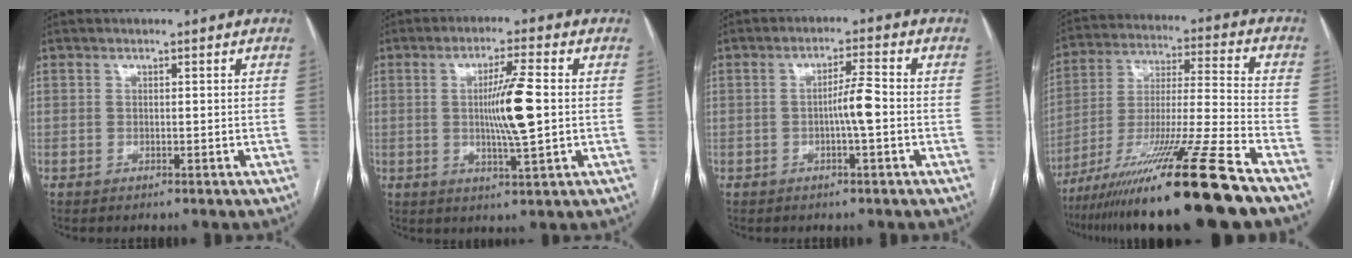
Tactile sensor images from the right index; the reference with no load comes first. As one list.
[{"total": 7.9, "force": [0.2, 0.6, 7.9], "torque": [-0.137, 0.004, 0.004]}, {"total": 4.1, "force": [-0.9, -0.1, 4.0], "torque": [-0.066, 0.006, -0.014]}, {"total": 21.1, "force": [-15.3, -2.1, 14.3], "torque": [-0.252, -0.038, -0.266]}]